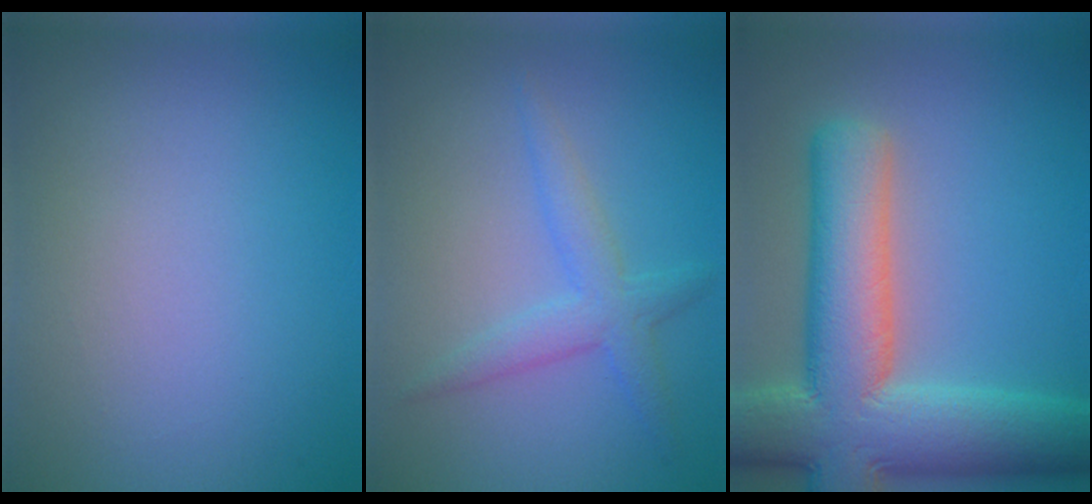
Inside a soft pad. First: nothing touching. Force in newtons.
{"total": 2.8, "press": 2.8, "slide": 0.1}
{"total": 12.9, "press": 12.8, "slide": 0.8}